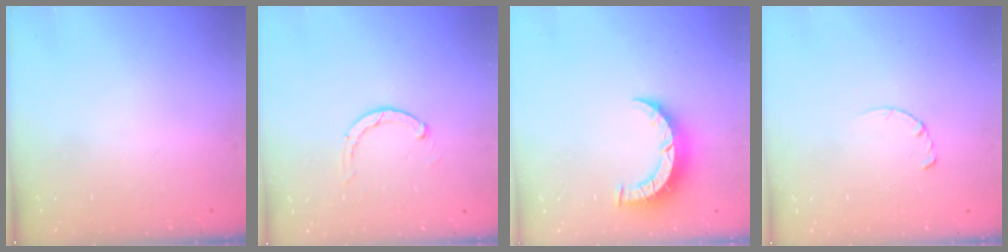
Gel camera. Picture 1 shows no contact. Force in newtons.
{"total": 2.8, "press": 2.8, "slide": 0.5}
{"total": 7.1, "press": 7.0, "slide": 0.8}
{"total": 2.8, "press": 2.8, "slide": 0.4}